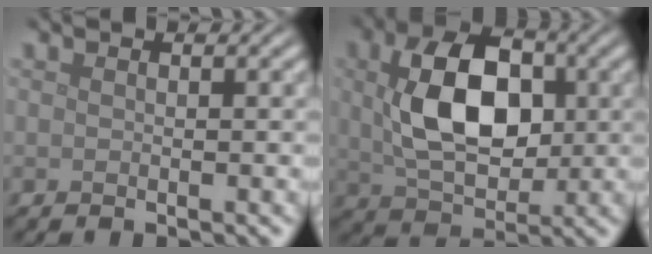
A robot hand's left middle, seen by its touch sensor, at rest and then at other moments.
{"total": 8.9, "force": [1.1, 5.6, 6.9], "torque": [-0.131, 0.008, 0.018]}